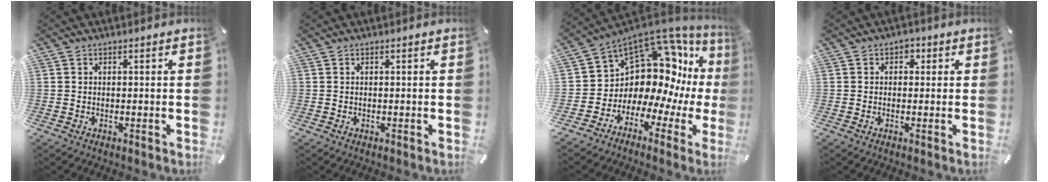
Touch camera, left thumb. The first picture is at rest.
{"total": 0.0}
{"total": 13.2, "force": [5.5, 9.7, 7.1], "torque": [-0.113, -0.079, 0.107]}
{"total": 1.9, "force": [-0.1, 1.7, 0.8], "torque": [-0.008, 0.006, -0.007]}